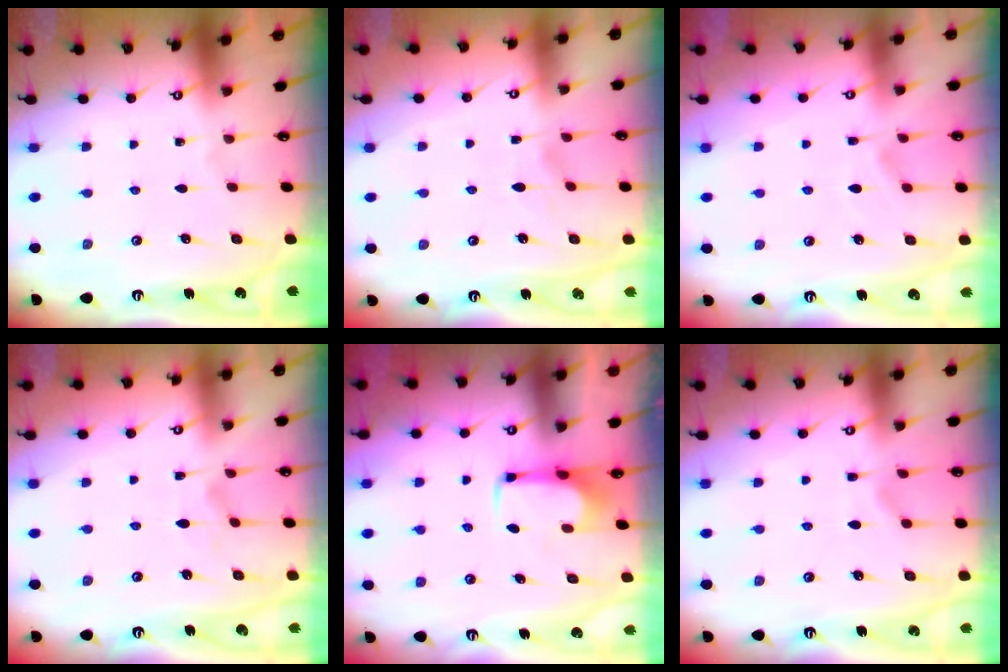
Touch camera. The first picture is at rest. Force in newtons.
{"total": 2.9, "press": 2.7, "slide": 1.1}
{"total": 2.1, "press": 1.8, "slide": 1.2}
{"total": 2.9, "press": 2.8, "slide": 1.0}
{"total": 2.0, "press": 2.0, "slide": 0.2}
{"total": 1.6, "press": 1.3, "slide": 0.9}